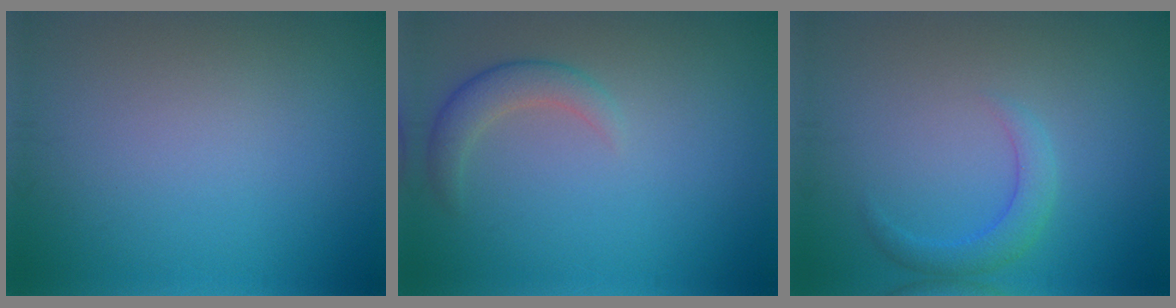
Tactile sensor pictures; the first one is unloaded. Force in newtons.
{"total": 2.5, "press": 2.5, "slide": 0.3}
{"total": 2.2, "press": 2.1, "slide": 0.2}